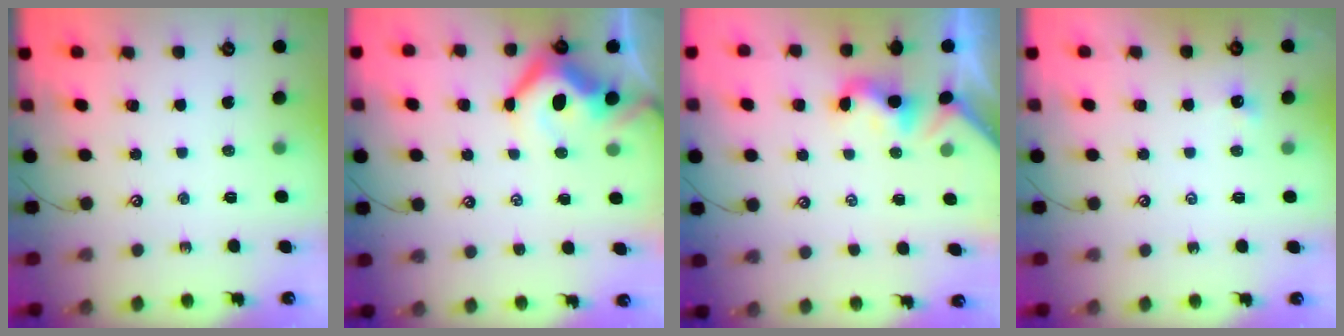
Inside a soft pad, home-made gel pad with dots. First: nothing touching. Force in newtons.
{"total": 6.7, "press": 6.6, "slide": 1.3}
{"total": 1.9, "press": 1.8, "slide": 0.6}
{"total": 3.5, "press": 3.4, "slide": 0.4}